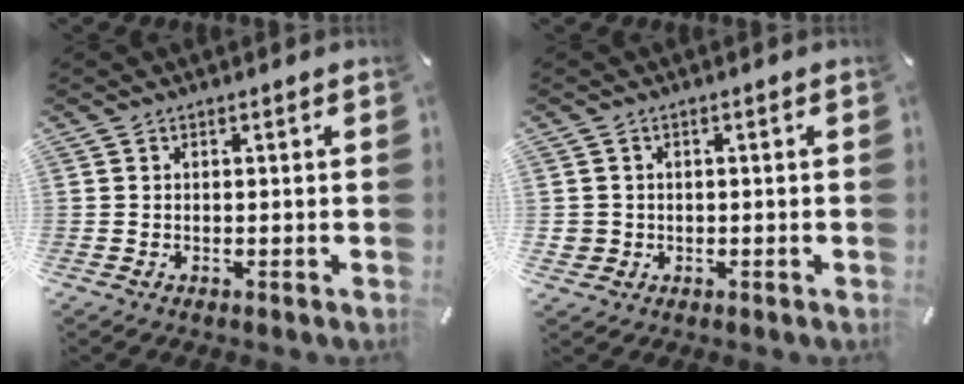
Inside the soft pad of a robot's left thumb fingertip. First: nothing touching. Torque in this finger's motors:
{"motor_torque": [0.08, 0.03, -0.02, -0.08, 0.01]}